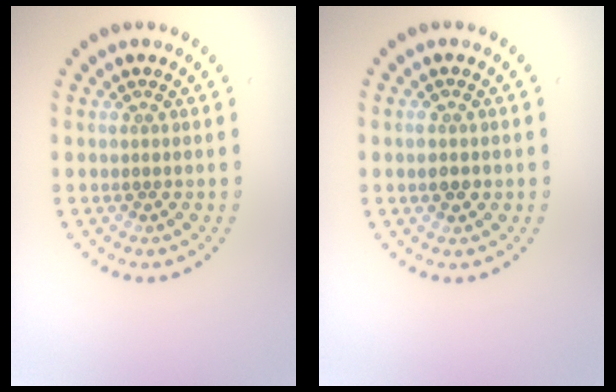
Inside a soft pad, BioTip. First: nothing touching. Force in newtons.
{"total": 1.9, "press": 1.9, "slide": 0.2}